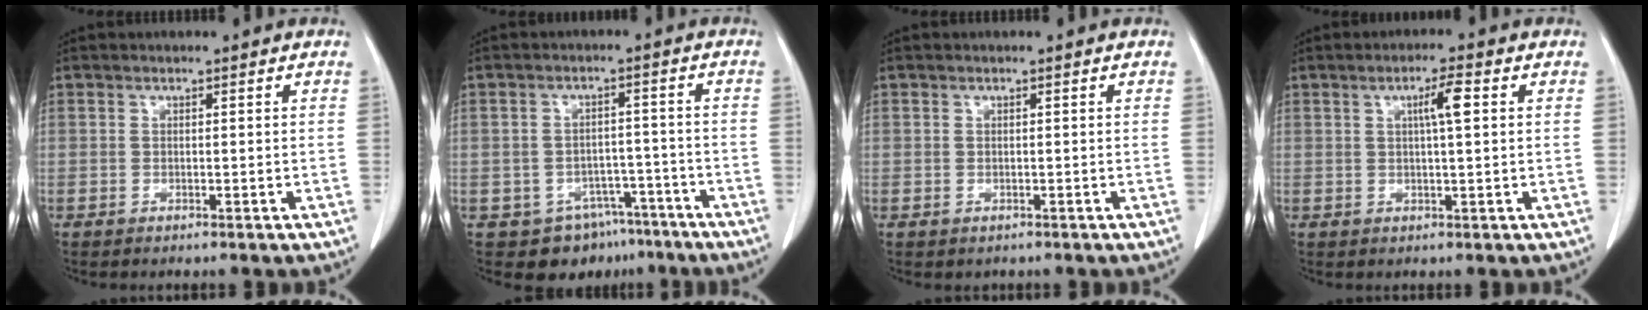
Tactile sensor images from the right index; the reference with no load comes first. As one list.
[{"total": 7.6, "force": [-5.0, 5.6, 1.5], "torque": [-0.005, 0.019, -0.063]}, {"total": 0.7, "force": [-0.2, 0.6, 0.0], "torque": [-0.001, 0.005, -0.004]}, {"total": 3.7, "force": [1.0, 0.1, 3.6], "torque": [-0.061, 0.003, 0.016]}]